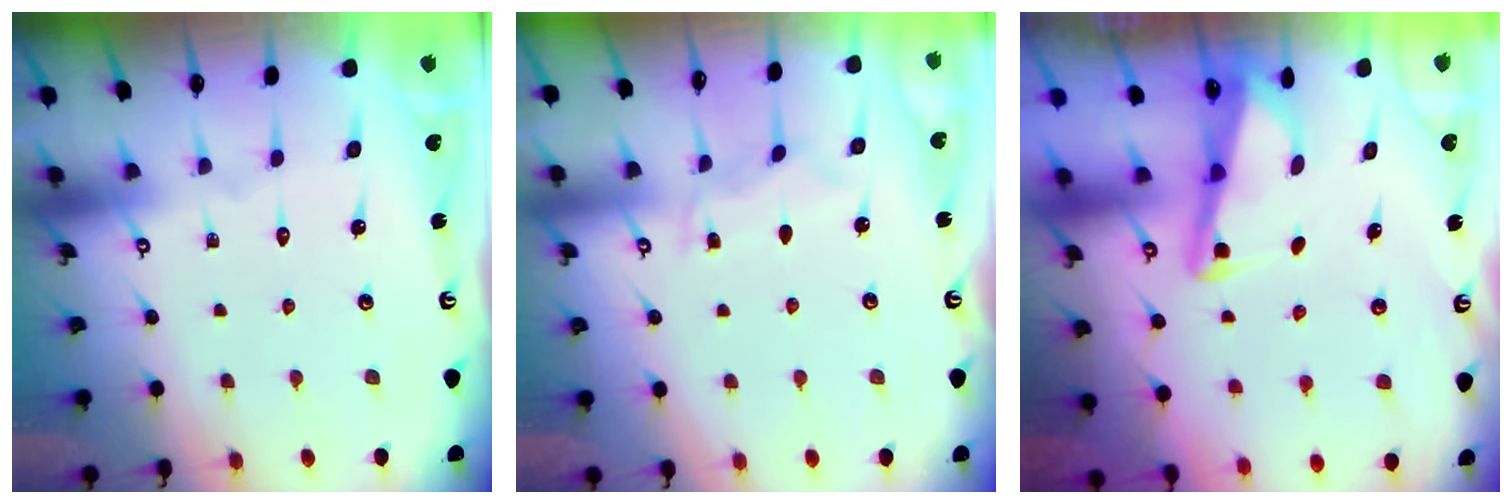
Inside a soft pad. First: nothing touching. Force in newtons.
{"total": 5.1, "press": 5.1, "slide": 0.4}
{"total": 3.0, "press": 3.0, "slide": 0.3}